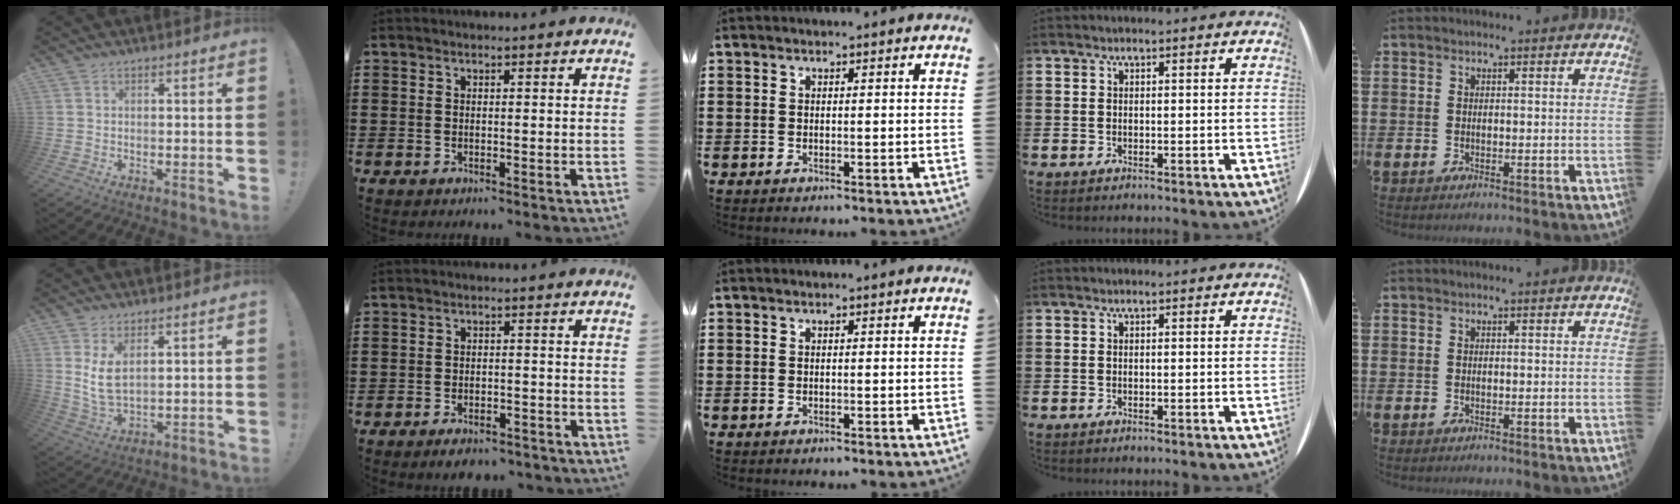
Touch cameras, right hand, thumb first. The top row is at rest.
{"thumb": {"total": 7.4, "force": [3.1, 3.5, 5.7], "torque": [-0.101, -0.019, 0.055]}, "index": {"total": 2.7, "force": [-2.5, 0.5, 0.6], "torque": [-0.013, 0.004, -0.051]}}